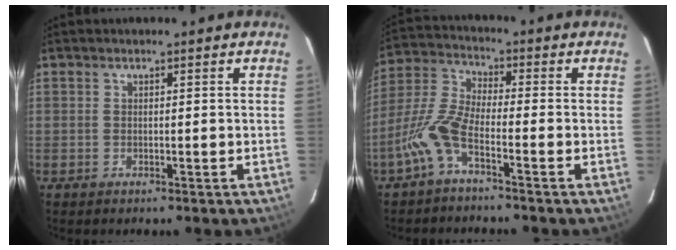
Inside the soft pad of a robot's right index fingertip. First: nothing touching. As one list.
[{"total": 7.5, "force": [-4.1, 1.8, 6.0], "torque": [-0.142, 0.006, -0.089]}]